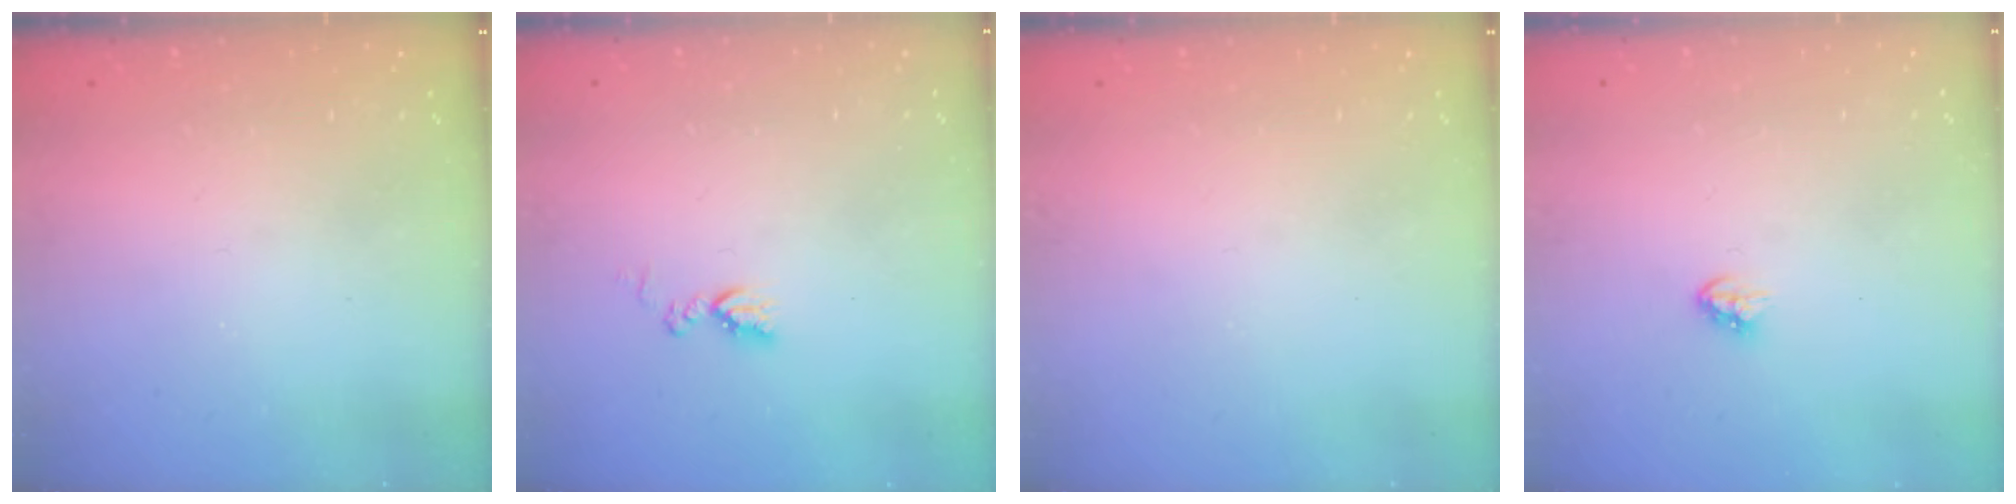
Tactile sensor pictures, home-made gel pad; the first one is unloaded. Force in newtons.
{"total": 6.9, "press": 6.8, "slide": 0.8}
{"total": 0.0}
{"total": 3.4, "press": 3.4, "slide": 0.3}